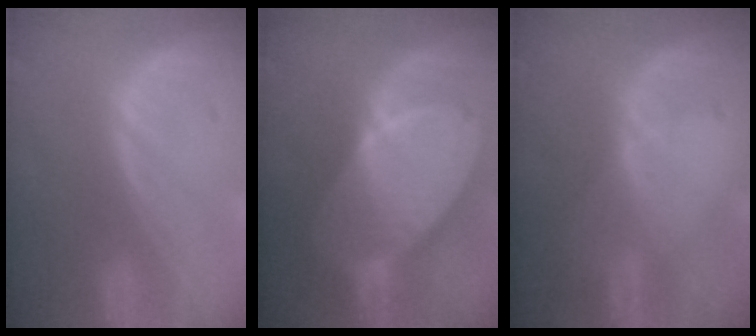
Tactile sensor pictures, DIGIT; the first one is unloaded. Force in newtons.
{"total": 10.6, "press": 10.6, "slide": 0.7}
{"total": 1.8, "press": 1.2, "slide": 1.3}